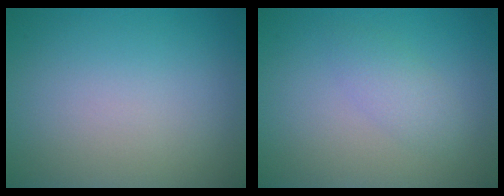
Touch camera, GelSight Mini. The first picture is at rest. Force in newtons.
{"total": 1.9, "press": 1.9, "slide": 0.2}